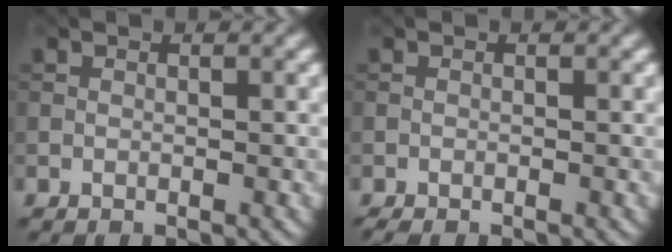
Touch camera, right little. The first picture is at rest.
{"total": 0.8, "force": [-0.8, 0.1, 0.2], "torque": [-0.002, -0.002, -0.014]}